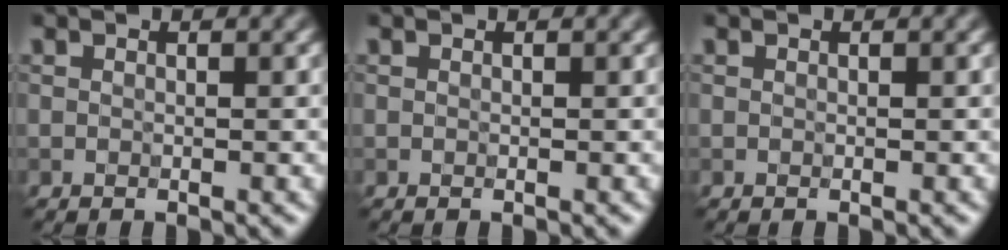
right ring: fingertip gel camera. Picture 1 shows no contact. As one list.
[{"total": 0.0}, {"total": 0.0}]